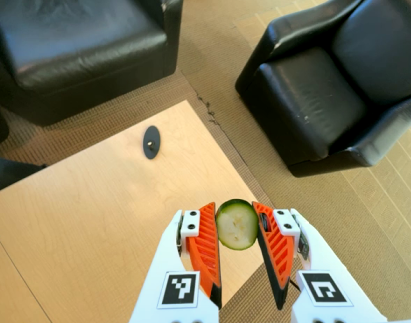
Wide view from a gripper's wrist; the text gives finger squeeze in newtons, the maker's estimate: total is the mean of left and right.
{"total": 9.6, "left": 9.7, "right": 9.5}